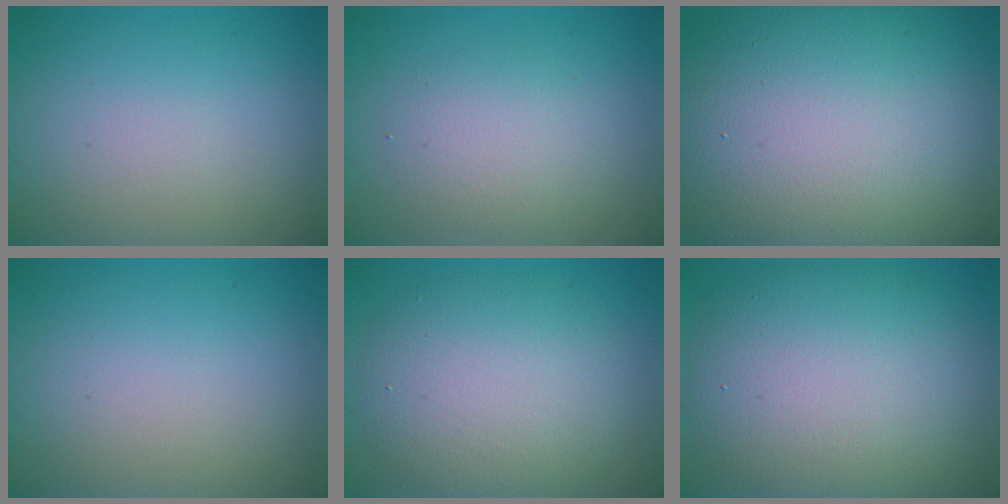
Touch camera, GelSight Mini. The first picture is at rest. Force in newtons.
{"total": 2.7, "press": 2.7, "slide": 0.2}
{"total": 18.4, "press": 18.4, "slide": 1.2}
{"total": 0.0}
{"total": 7.1, "press": 7.0, "slide": 0.6}
{"total": 10.8, "press": 10.8, "slide": 1.0}